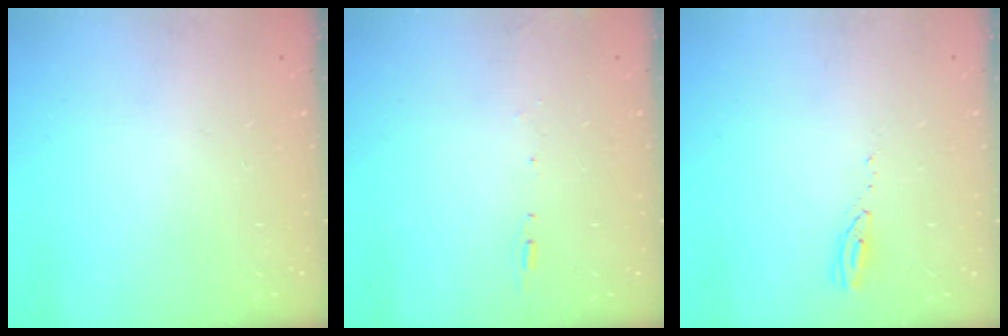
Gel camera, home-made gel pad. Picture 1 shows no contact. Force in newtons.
{"total": 5.6, "press": 5.3, "slide": 1.7}
{"total": 3.2, "press": 3.2, "slide": 0.3}